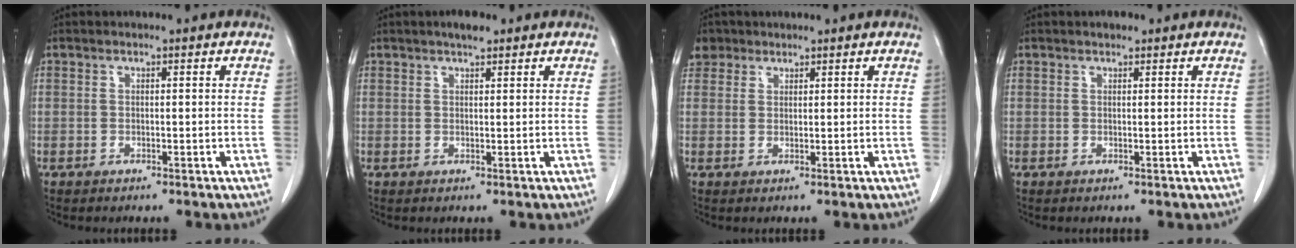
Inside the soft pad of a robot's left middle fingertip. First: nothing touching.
{"total": 2.3, "force": [1.8, 0.6, 1.4], "torque": [-0.025, 0.005, 0.027]}
{"total": 4.2, "force": [2.8, 3.1, 0.4], "torque": [-0.006, 0.014, 0.055]}
{"total": 0.9, "force": [0.7, 0.4, 0.4], "torque": [-0.011, 0.003, 0.012]}